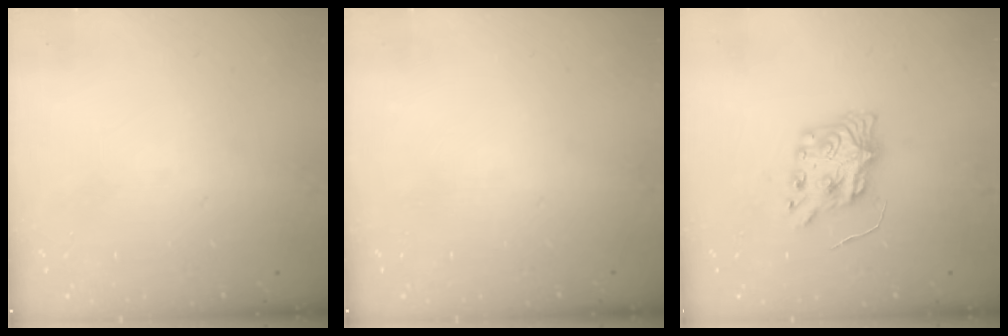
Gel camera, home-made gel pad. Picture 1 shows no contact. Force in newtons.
{"total": 0.0}
{"total": 8.6, "press": 8.6, "slide": 1.0}